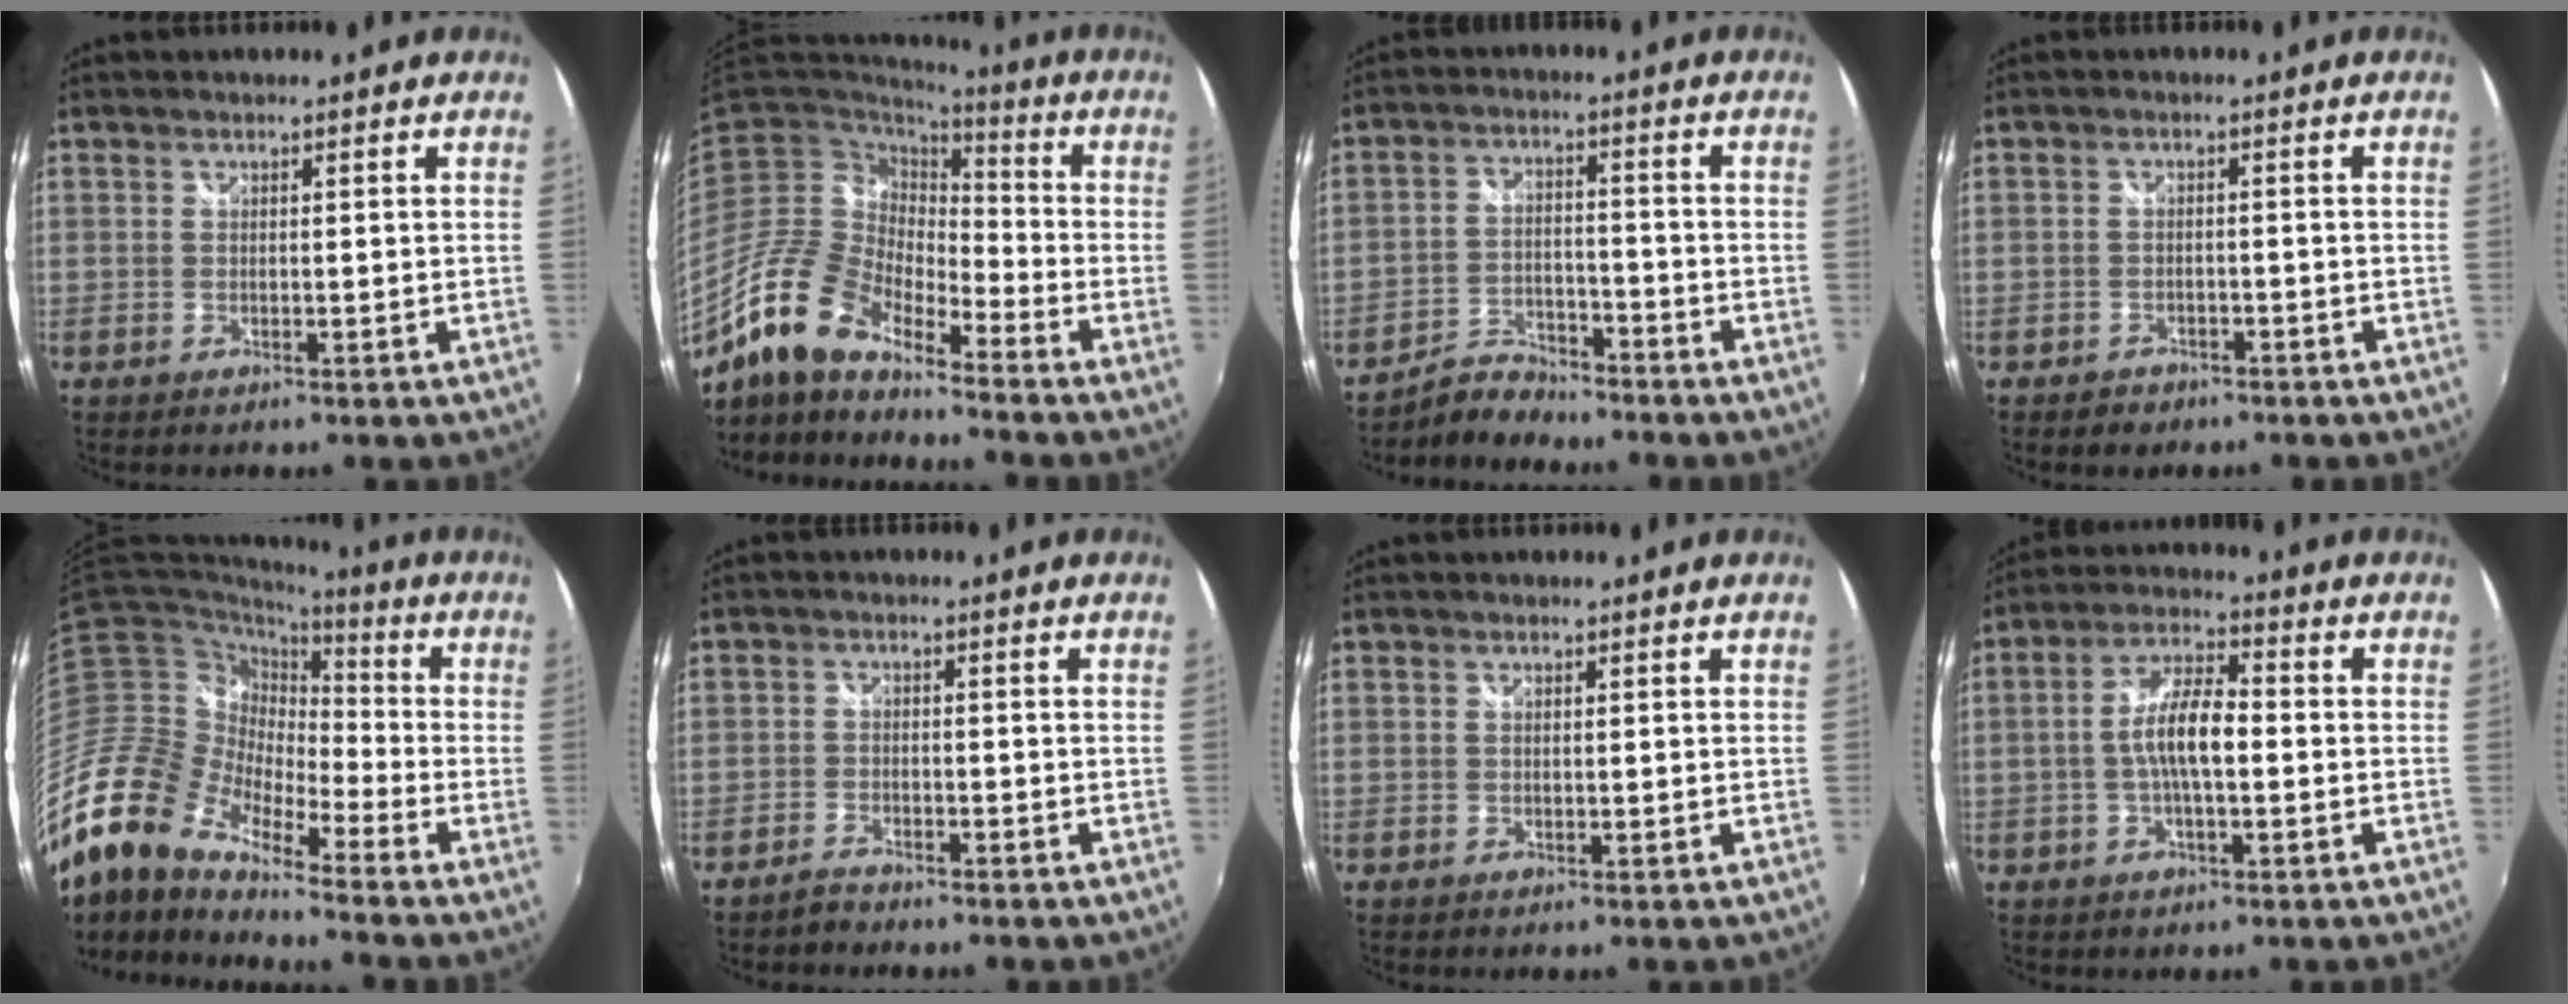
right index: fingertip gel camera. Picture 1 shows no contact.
{"total": 14.0, "force": [-10.8, 5.1, 7.4], "torque": [-0.139, -0.007, -0.216]}
{"total": 6.2, "force": [-5.9, 1.7, 1.0], "torque": [-0.029, 0.013, -0.105]}
{"total": 3.3, "force": [-2.3, 2.2, 0.7], "torque": [-0.024, -0.002, -0.036]}
{"total": 19.7, "force": [-14.3, 8.1, 10.8], "torque": [-0.200, -0.021, -0.293]}
{"total": 2.5, "force": [-2.3, 0.8, 0.4], "torque": [-0.019, 0.004, -0.046]}
{"total": 0.0}
{"total": 8.1, "force": [-1.1, 2.5, 7.6], "torque": [-0.149, 0.011, -0.021]}